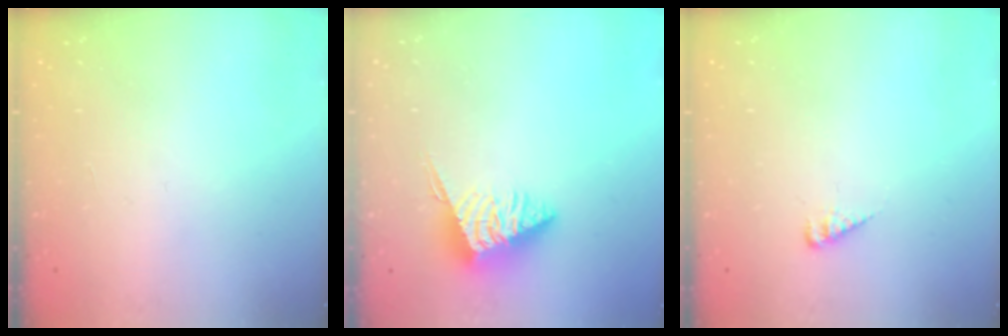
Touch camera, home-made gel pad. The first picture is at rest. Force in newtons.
{"total": 6.2, "press": 6.2, "slide": 0.1}
{"total": 3.3, "press": 3.3, "slide": 0.5}